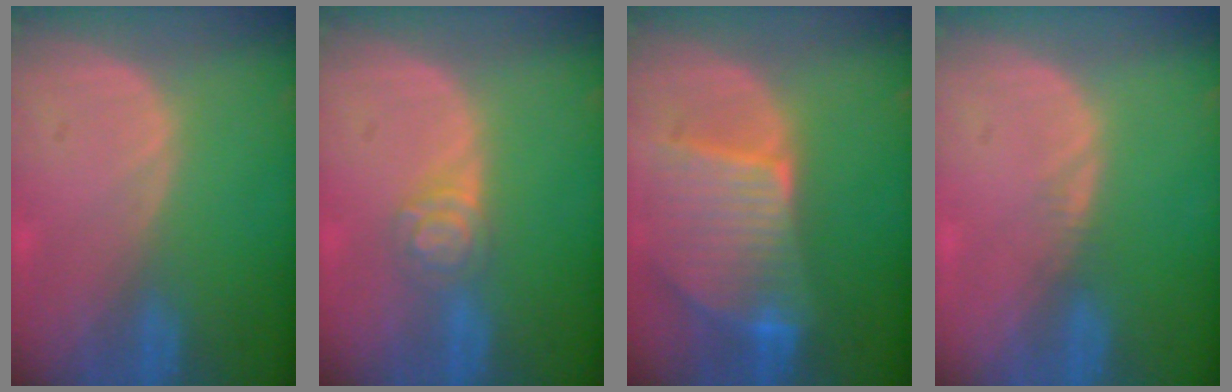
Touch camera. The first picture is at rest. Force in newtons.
{"total": 4.3, "press": 3.9, "slide": 1.9}
{"total": 9.6, "press": 8.4, "slide": 4.6}
{"total": 0.8, "press": 0.8, "slide": 0.1}